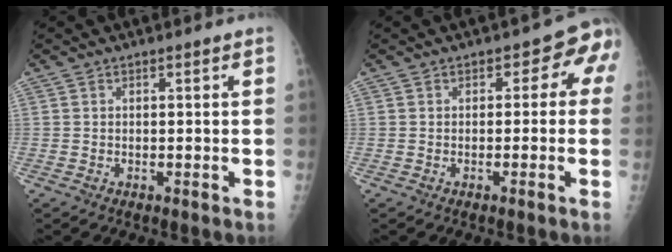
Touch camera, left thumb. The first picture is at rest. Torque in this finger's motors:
{"motor_torque": [-0.06, 0.31, -0.12, 0.02, 0.03]}